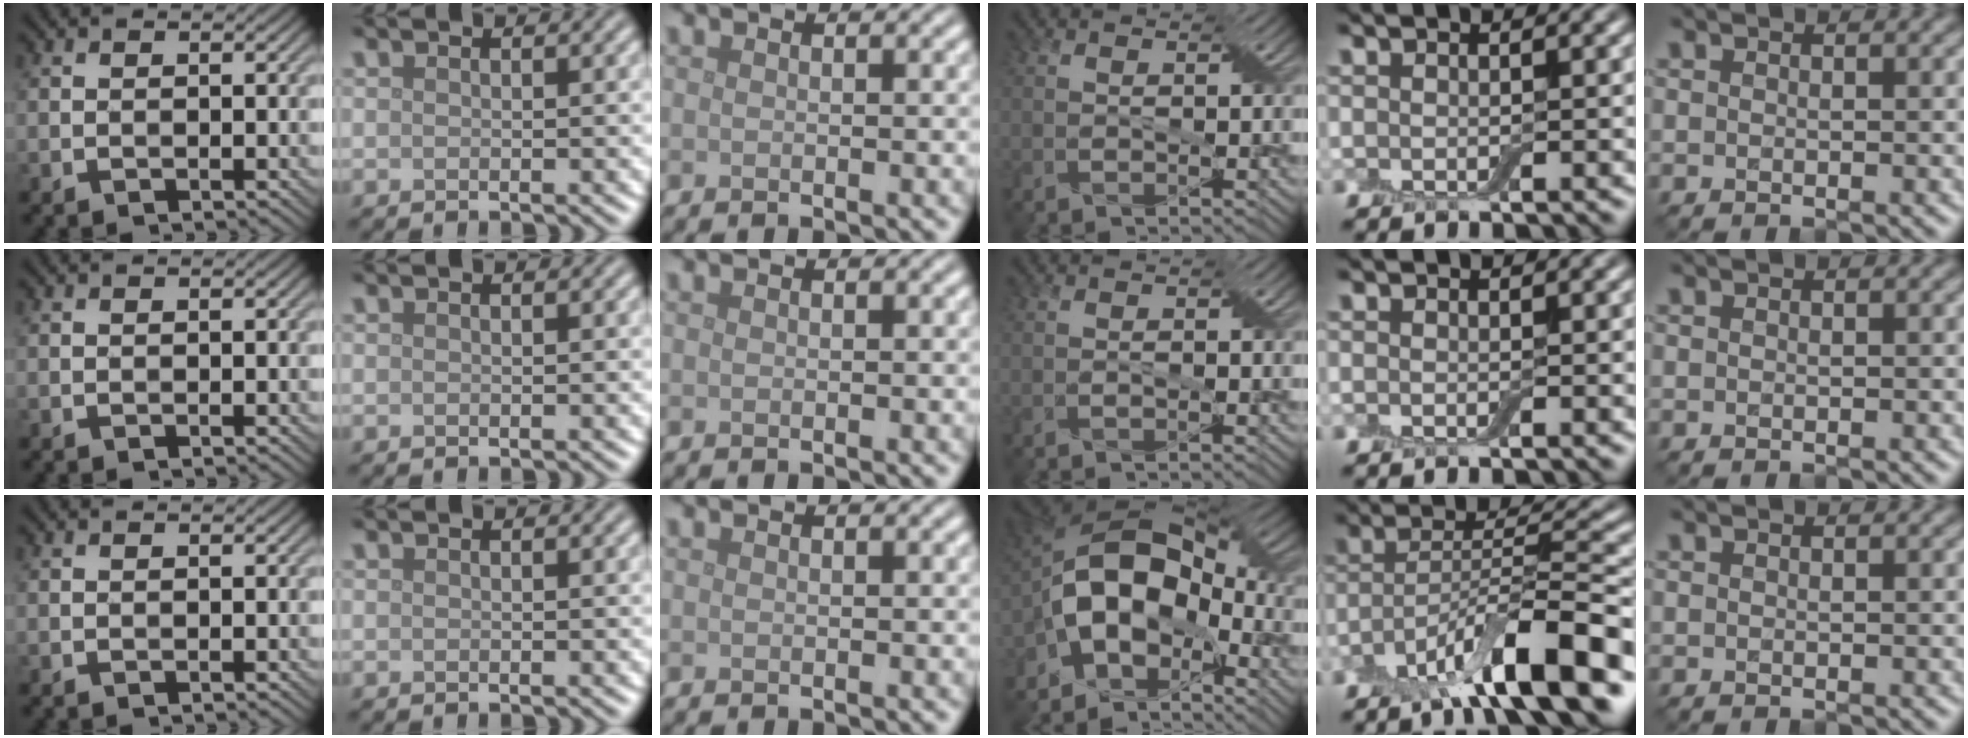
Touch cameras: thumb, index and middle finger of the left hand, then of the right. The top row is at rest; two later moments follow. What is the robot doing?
{"motion": "fold", "object": "bandage"}